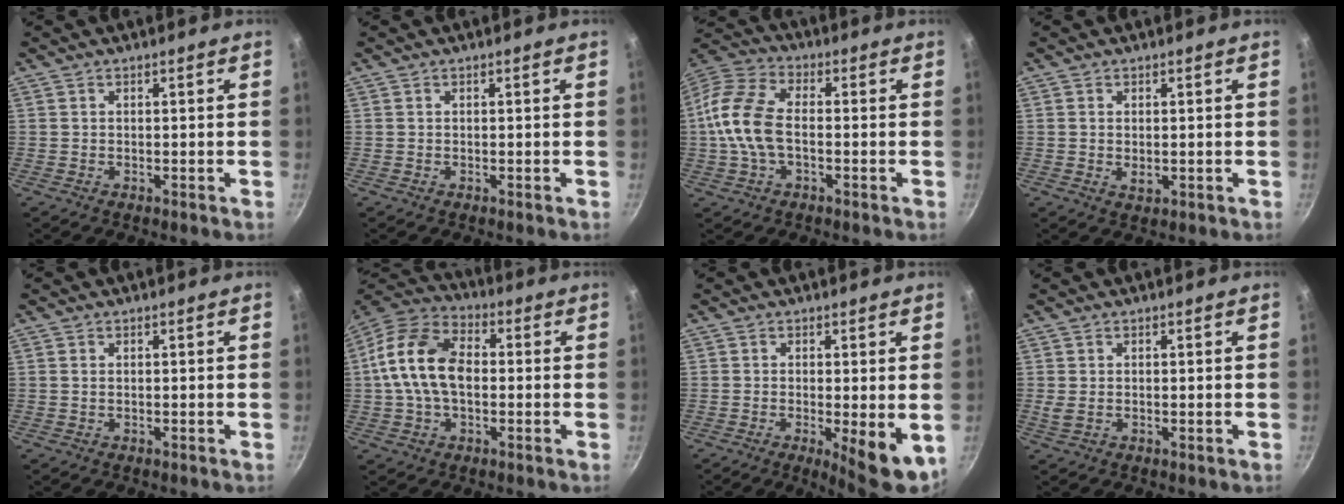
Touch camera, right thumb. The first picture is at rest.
{"total": 0.0}
{"total": 12.5, "force": [-1.0, 7.2, 10.2], "torque": [-0.201, 0.035, -0.037]}
{"total": 2.0, "force": [0.0, 1.2, 1.6], "torque": [-0.027, -0.004, 0.001]}
{"total": 0.6, "force": [0.1, 0.3, 0.5], "torque": [-0.011, 0.000, 0.002]}
{"total": 15.2, "force": [0.4, 9.7, 11.7], "torque": [-0.201, 0.032, -0.010]}
{"total": 7.4, "force": [-1.3, 2.0, 7.0], "torque": [-0.089, -0.010, -0.010]}
{"total": 1.6, "force": [0.3, 0.9, 1.3], "torque": [-0.025, -0.002, 0.009]}